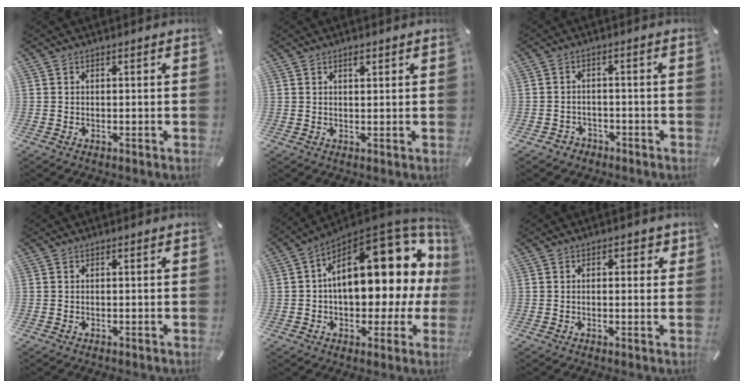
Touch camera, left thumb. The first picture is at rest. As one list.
[{"total": 1.5, "force": [0.9, 0.5, 1.0], "torque": [-0.022, 0.000, 0.017]}, {"total": 3.0, "force": [-2.0, 2.2, 0.3], "torque": [-0.005, 0.012, -0.042]}, {"total": 0.0}, {"total": 22.9, "force": [6.1, 12.6, 18.1], "torque": [-0.231, -0.054, 0.107]}, {"total": 1.7, "force": [0.4, 1.2, 1.2], "torque": [-0.010, 0.000, 0.003]}]